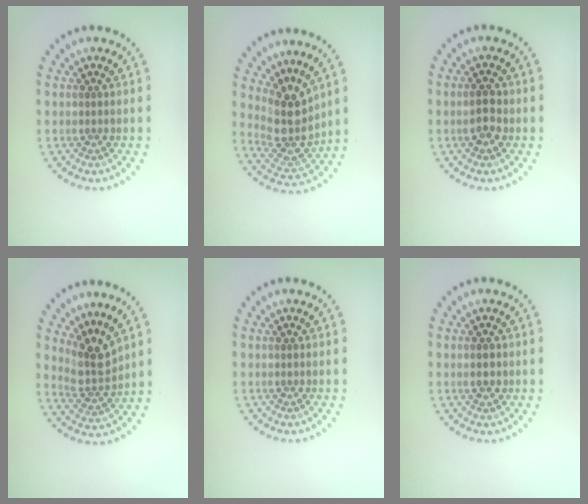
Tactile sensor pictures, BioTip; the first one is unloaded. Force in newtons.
{"total": 4.1, "press": 3.2, "slide": 2.6}
{"total": 1.9, "press": 1.9, "slide": 0.2}
{"total": 3.2, "press": 2.2, "slide": 2.3}
{"total": 0.0}
{"total": 1.9, "press": 1.9, "slide": 0.2}